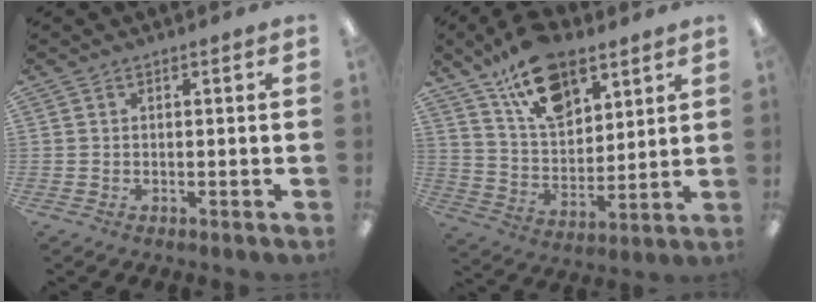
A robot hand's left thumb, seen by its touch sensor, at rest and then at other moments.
{"total": 16.3, "force": [10.9, 8.5, 8.6], "torque": [-0.147, -0.050, 0.197]}